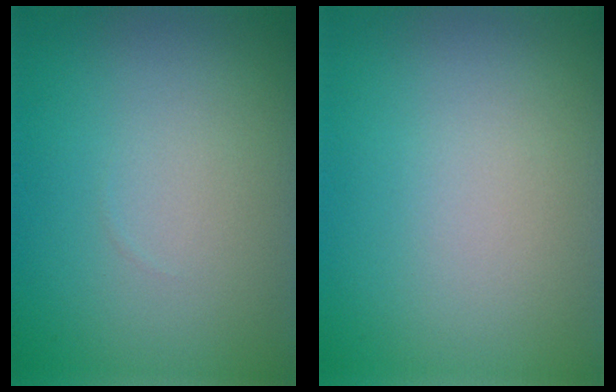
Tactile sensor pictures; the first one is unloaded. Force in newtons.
{"total": 0.0}